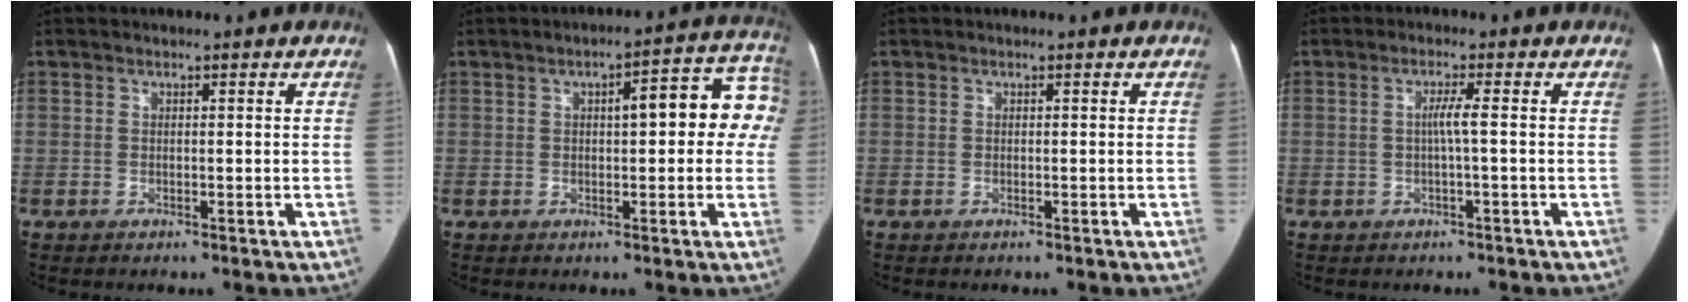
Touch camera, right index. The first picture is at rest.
{"total": 11.3, "force": [2.4, 3.6, 10.4], "torque": [-0.116, 0.047, 0.025]}
{"total": 0.0}
{"total": 2.3, "force": [-0.2, -0.4, 2.3], "torque": [-0.040, 0.002, -0.004]}